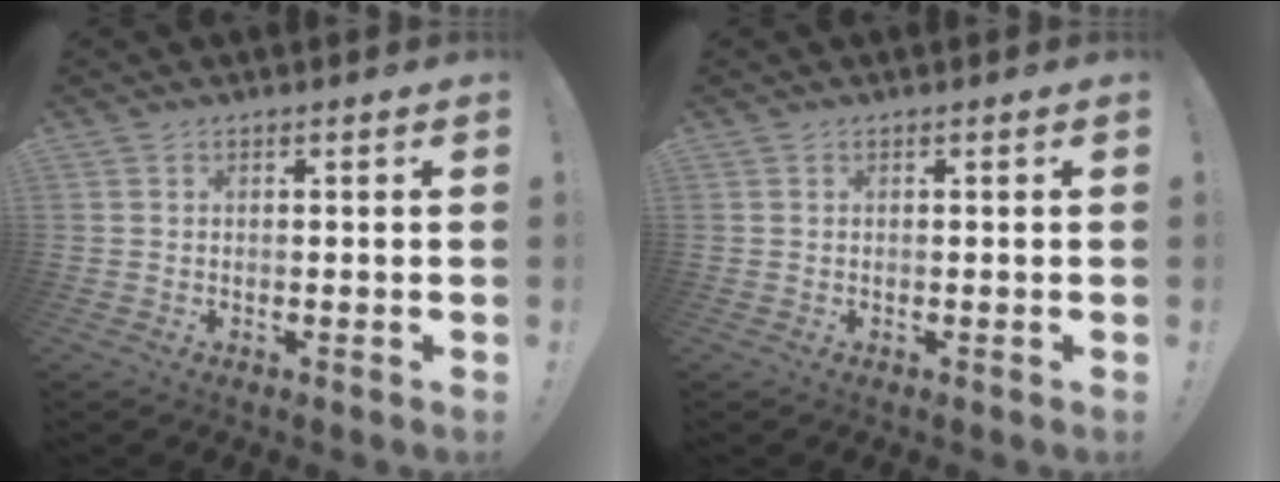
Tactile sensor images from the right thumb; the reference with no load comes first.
{"total": 0.0}